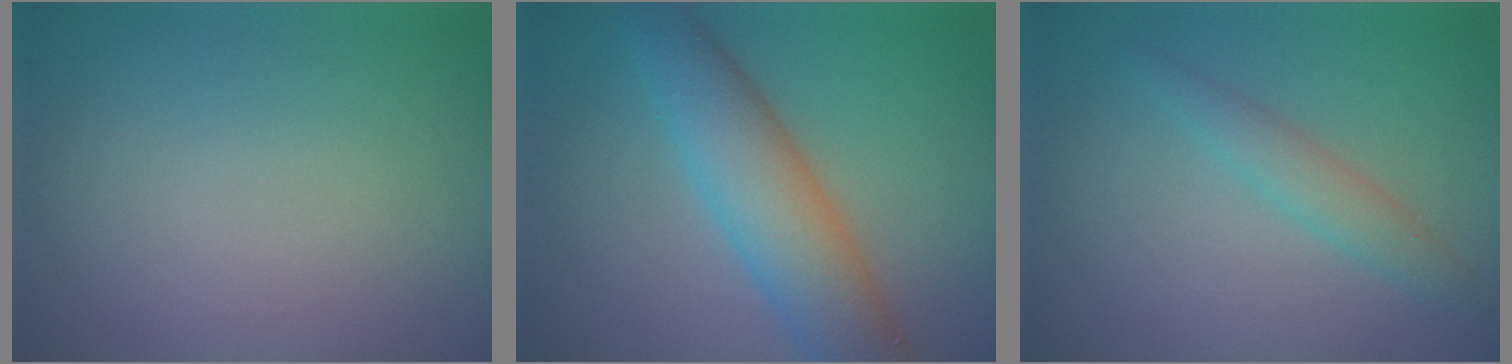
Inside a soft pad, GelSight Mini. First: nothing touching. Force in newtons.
{"total": 7.9, "press": 7.9, "slide": 0.3}
{"total": 2.2, "press": 2.2, "slide": 0.1}